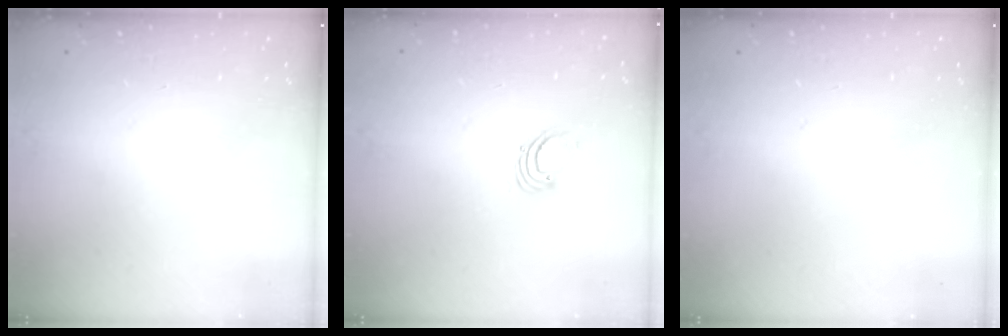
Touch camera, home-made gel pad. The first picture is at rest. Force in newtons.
{"total": 2.2, "press": 2.2, "slide": 0.2}
{"total": 0.0}